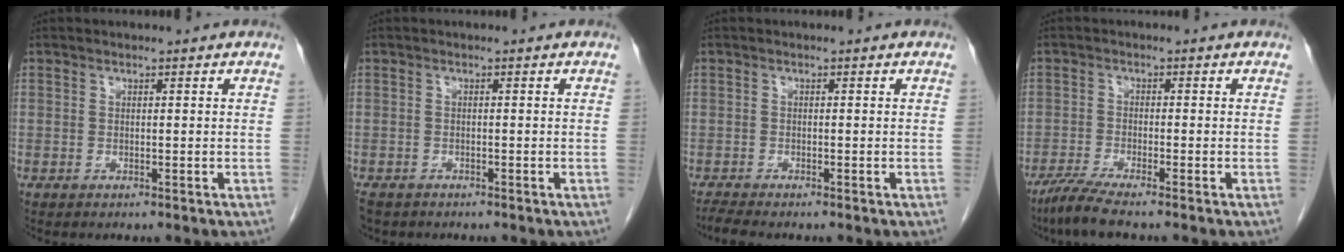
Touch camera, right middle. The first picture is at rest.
{"total": 3.3, "force": [-2.7, 1.8, 1.0], "torque": [-0.019, -0.004, -0.039]}
{"total": 1.8, "force": [-1.7, -0.3, 0.6], "torque": [-0.019, -0.008, -0.035]}
{"total": 4.4, "force": [-3.5, -0.5, 2.5], "torque": [-0.058, -0.016, -0.073]}